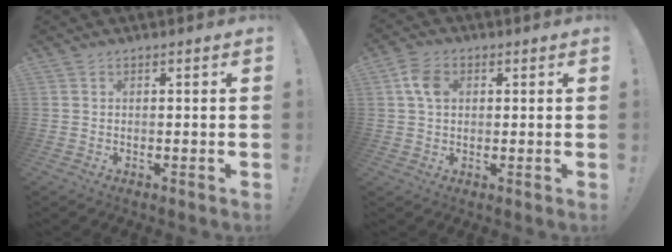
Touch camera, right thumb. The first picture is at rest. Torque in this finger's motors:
{"motor_torque": [-0.04, 0.08, 0.54, -0.32, -0.03]}